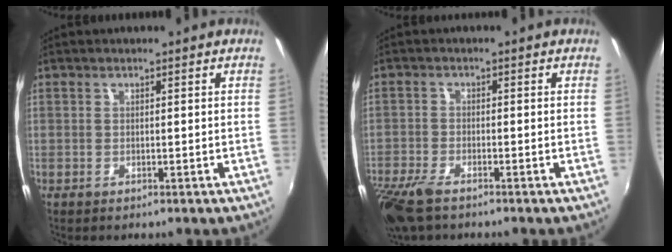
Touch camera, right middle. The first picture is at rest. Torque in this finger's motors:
{"motor_torque": [0.43, -0.40, 0.15, 0.10]}